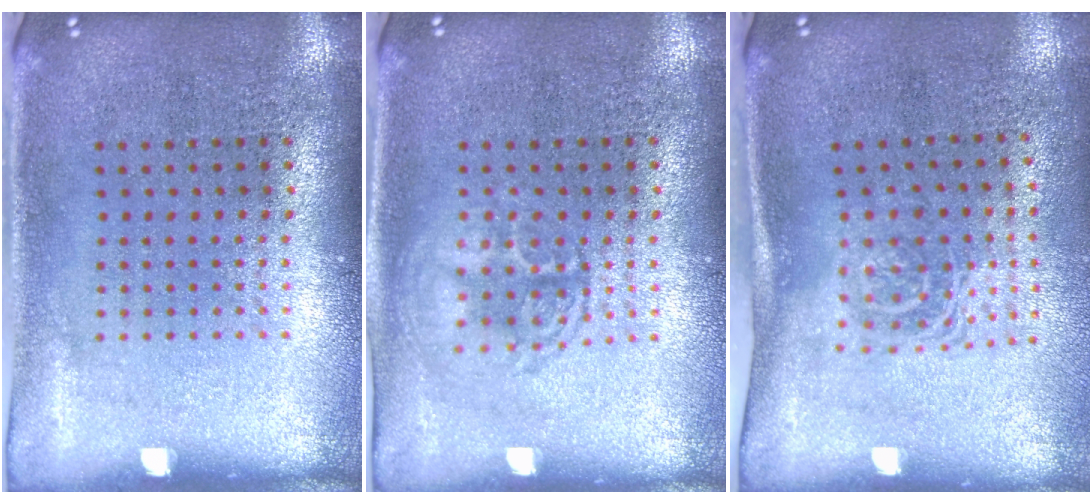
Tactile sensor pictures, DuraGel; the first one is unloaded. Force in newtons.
{"total": 1.1, "press": 1.1, "slide": 0.2}
{"total": 1.6, "press": 1.2, "slide": 1.1}